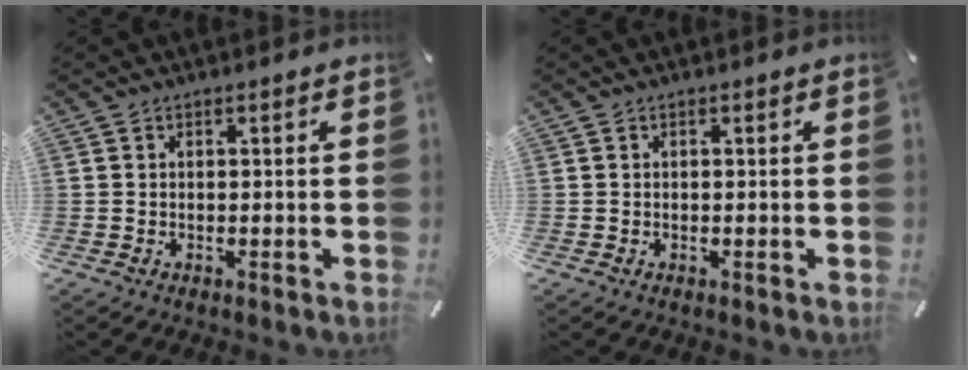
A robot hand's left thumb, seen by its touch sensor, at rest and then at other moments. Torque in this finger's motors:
{"motor_torque": [0.00, 0.00, 0.00, 0.00, 0.00]}